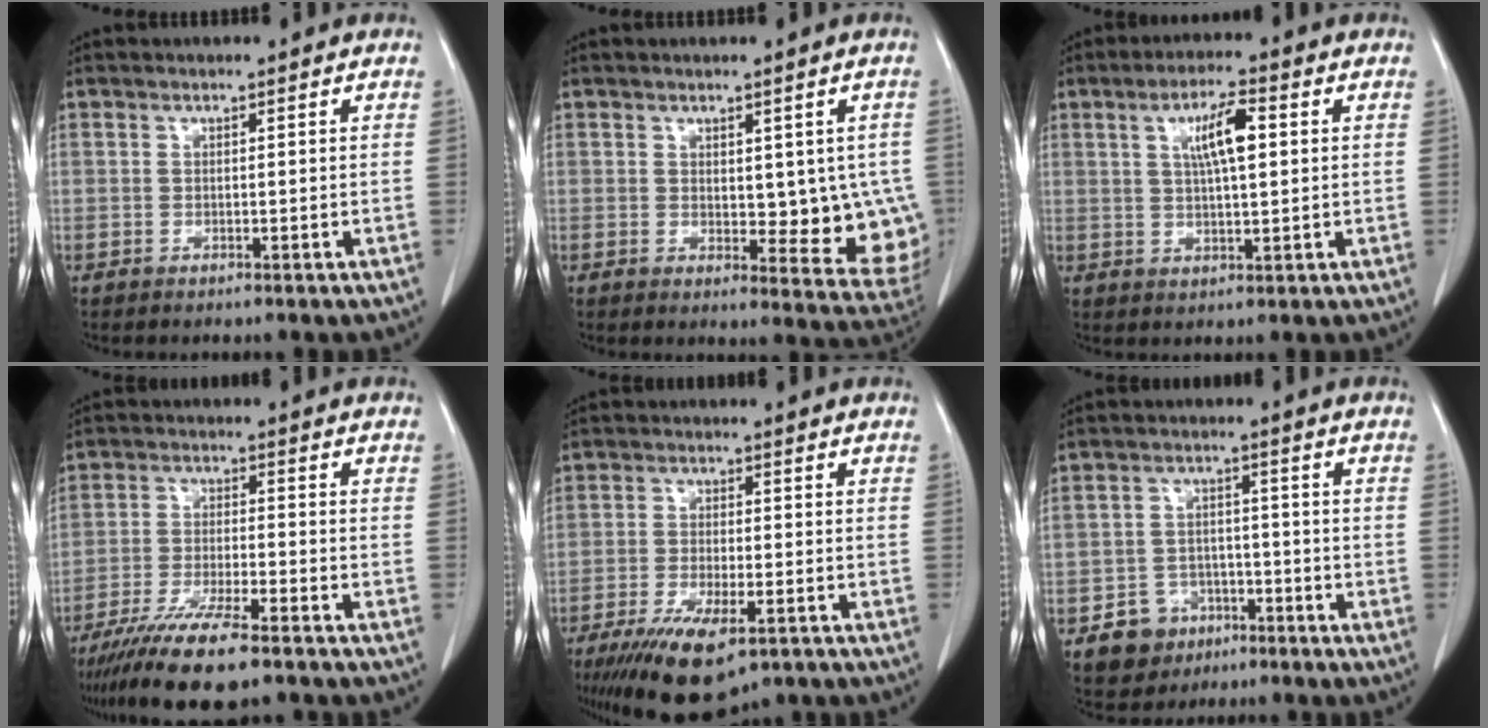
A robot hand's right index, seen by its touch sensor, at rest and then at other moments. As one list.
[{"total": 11.0, "force": [-0.1, 5.1, 9.8], "torque": [-0.102, -0.015, 0.008]}, {"total": 6.6, "force": [1.8, 1.2, 6.2], "torque": [-0.111, 0.008, 0.032]}, {"total": 12.3, "force": [-9.4, 1.3, 7.9], "torque": [-0.139, -0.030, -0.158]}, {"total": 11.9, "force": [-7.4, 3.9, 8.4], "torque": [-0.147, -0.020, -0.117]}, {"total": 6.2, "force": [-3.3, 5.0, 1.3], "torque": [-0.021, 0.011, -0.045]}]